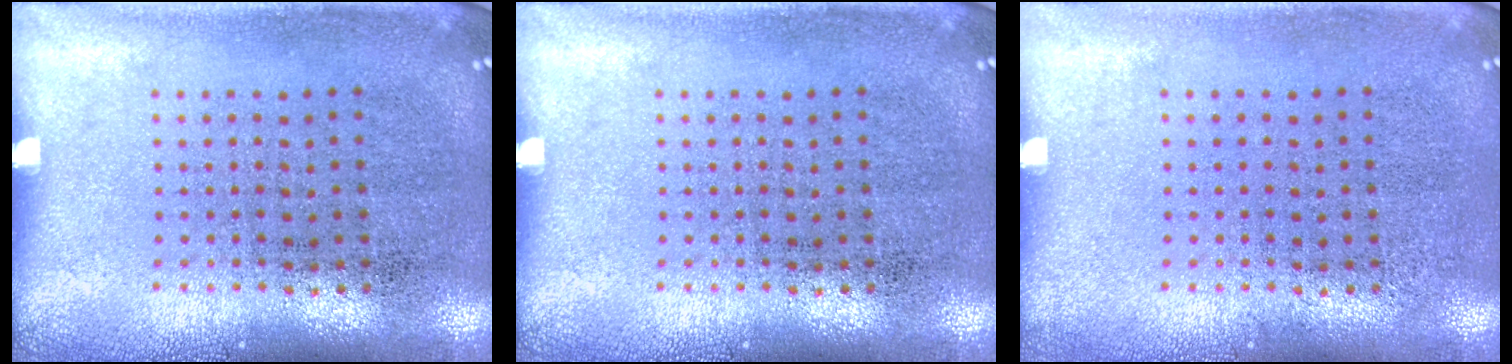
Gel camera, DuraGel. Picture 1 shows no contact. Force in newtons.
{"total": 0.0}
{"total": 0.0}